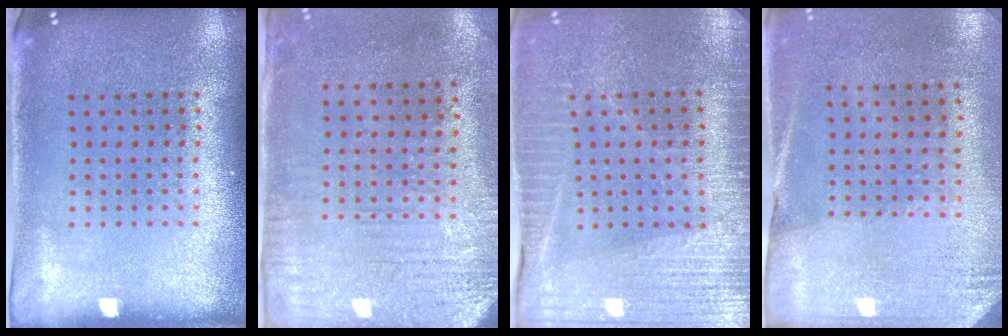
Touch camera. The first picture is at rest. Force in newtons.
{"total": 3.1, "press": 2.5, "slide": 1.9}
{"total": 3.6, "press": 3.4, "slide": 1.1}
{"total": 2.7, "press": 2.4, "slide": 1.3}